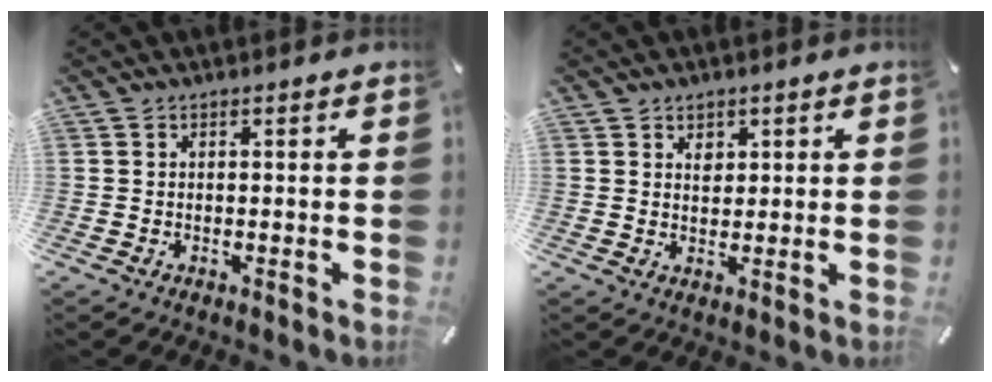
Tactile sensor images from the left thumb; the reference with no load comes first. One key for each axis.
{"total": 2.7, "fx": 1.2, "fy": 2.3, "fz": 1.0, "tx": 0.002, "ty": -0.006, "tz": 0.016}